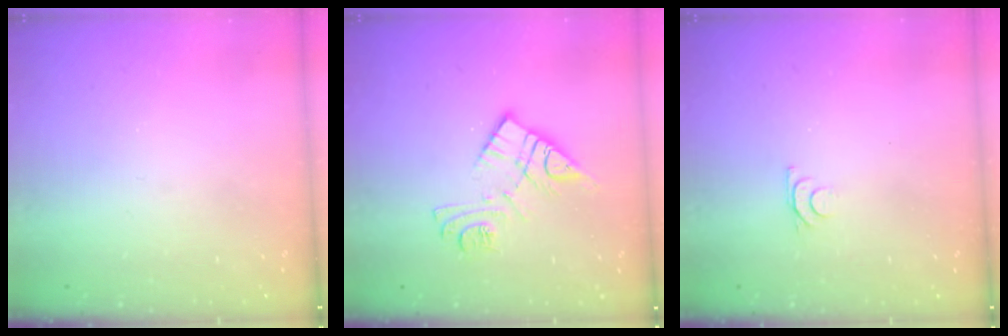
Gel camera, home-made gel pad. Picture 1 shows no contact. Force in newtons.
{"total": 11.7, "press": 11.7, "slide": 0.9}
{"total": 4.2, "press": 4.1, "slide": 0.5}